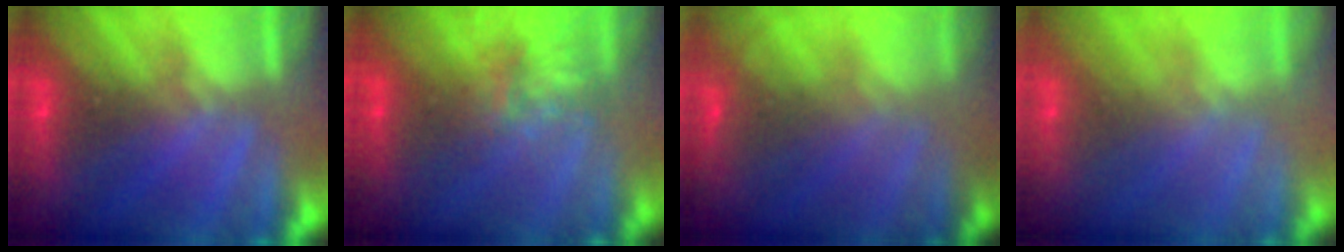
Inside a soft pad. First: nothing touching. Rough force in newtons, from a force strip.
{"total": 4.6}
{"total": 5.8}
{"total": 2.8}